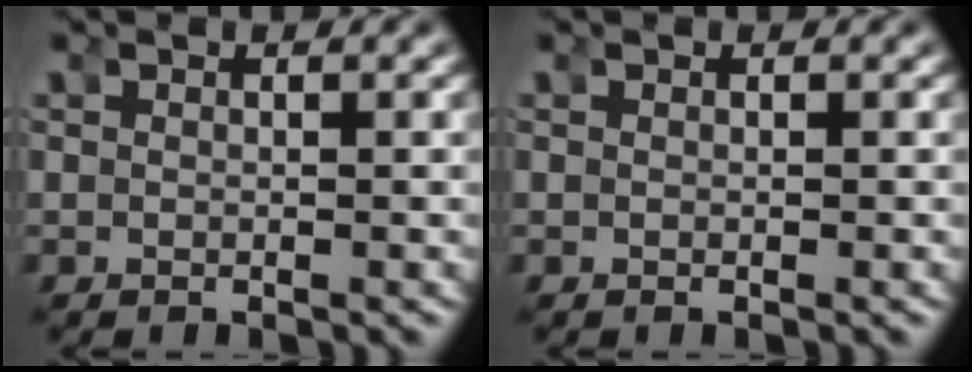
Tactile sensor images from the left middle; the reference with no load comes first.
{"total": 0.0}